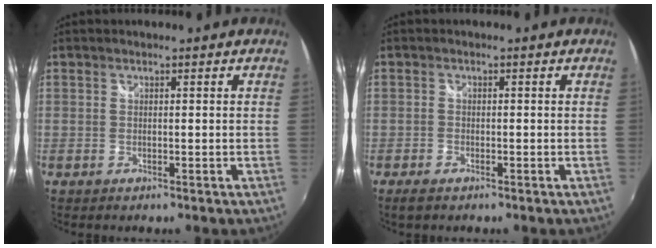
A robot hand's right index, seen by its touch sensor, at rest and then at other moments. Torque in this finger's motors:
{"motor_torque": [0.04, -0.06, 0.10, 0.01]}